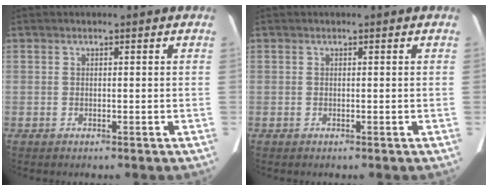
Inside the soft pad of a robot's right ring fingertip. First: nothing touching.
{"total": 0.0}